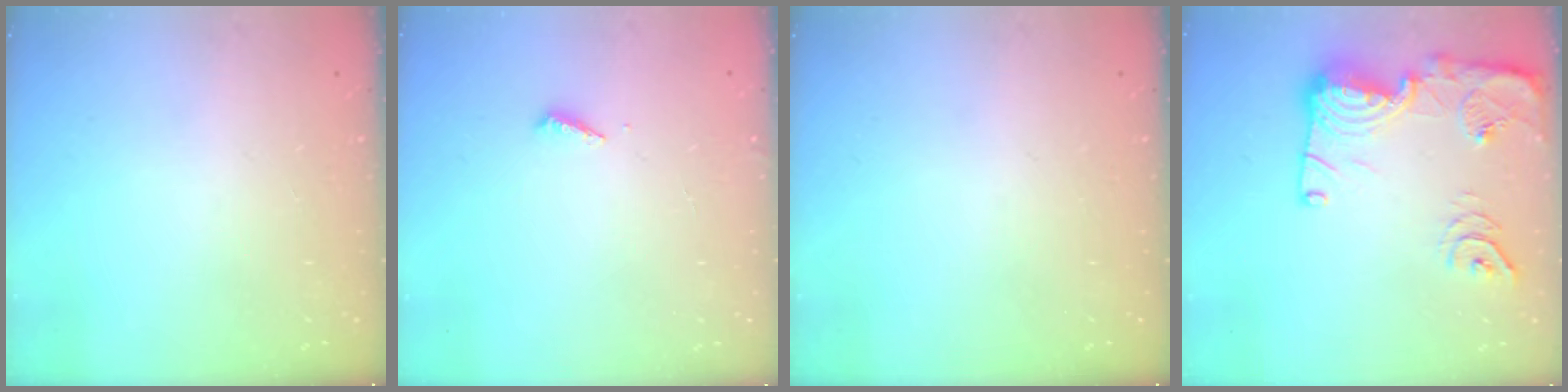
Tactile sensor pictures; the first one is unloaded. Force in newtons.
{"total": 2.0, "press": 2.0, "slide": 0.2}
{"total": 0.0}
{"total": 21.3, "press": 21.2, "slide": 1.9}